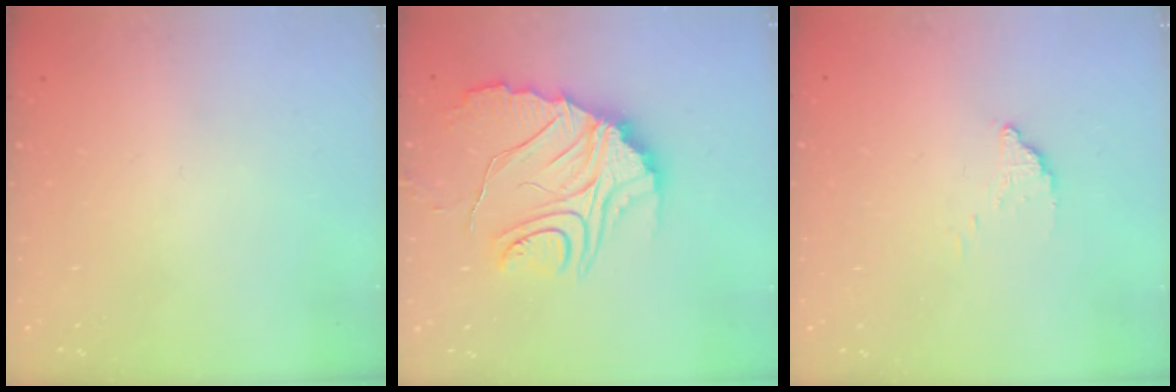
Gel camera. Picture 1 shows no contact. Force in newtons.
{"total": 15.6, "press": 15.6, "slide": 1.4}
{"total": 2.8, "press": 2.8, "slide": 0.0}